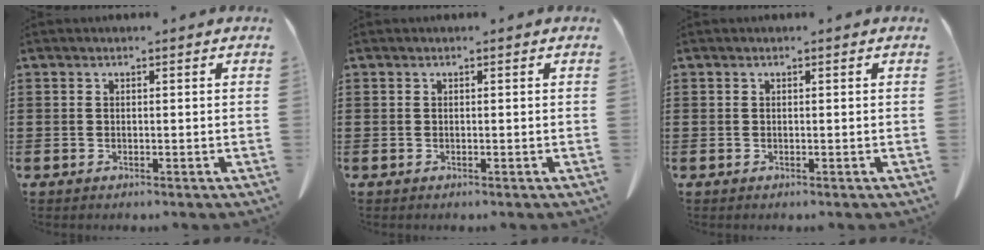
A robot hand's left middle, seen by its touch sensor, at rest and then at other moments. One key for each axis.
{"total": 0.0}
{"total": 0.0}